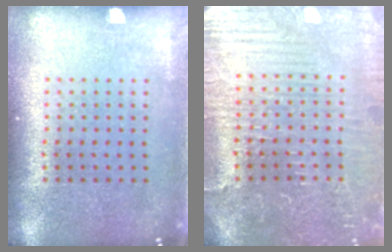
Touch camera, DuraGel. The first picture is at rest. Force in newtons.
{"total": 4.3, "press": 4.1, "slide": 1.4}